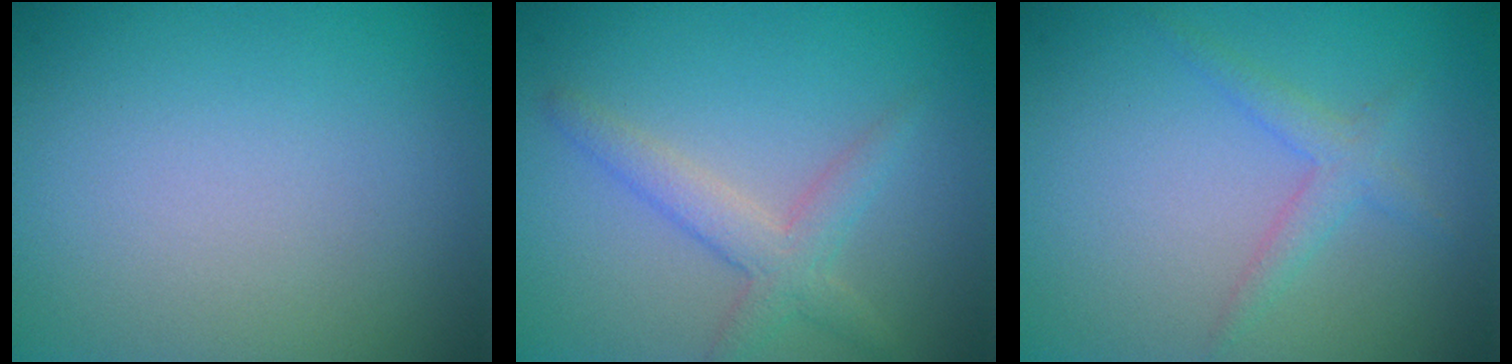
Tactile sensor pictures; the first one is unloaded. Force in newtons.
{"total": 2.8, "press": 2.8, "slide": 0.2}
{"total": 1.8, "press": 1.8, "slide": 0.1}